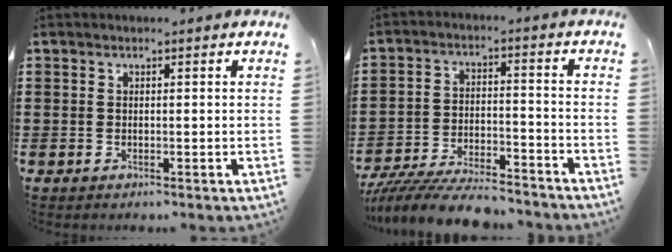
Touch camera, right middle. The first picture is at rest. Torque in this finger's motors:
{"motor_torque": [0.67, -0.17, 0.24, 0.21]}